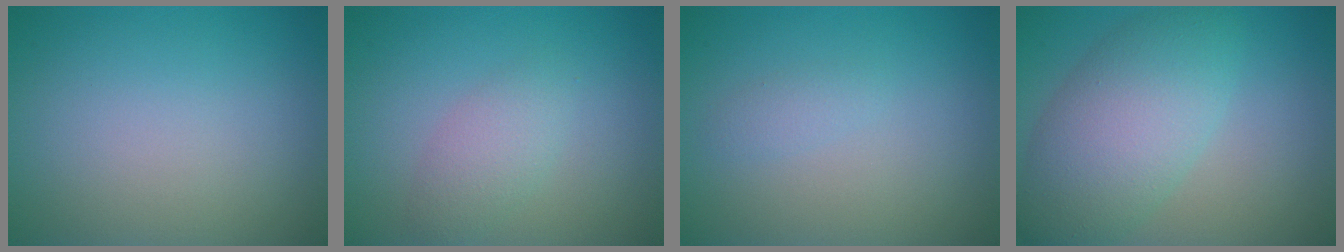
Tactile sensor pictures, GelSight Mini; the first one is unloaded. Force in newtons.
{"total": 2.2, "press": 2.2, "slide": 0.0}
{"total": 0.8, "press": 0.8, "slide": 0.1}
{"total": 7.0, "press": 7.0, "slide": 0.2}